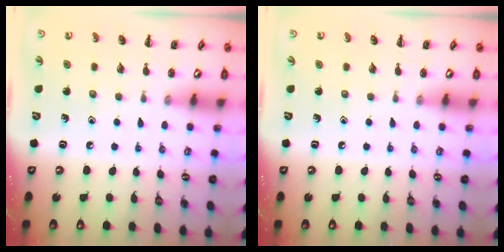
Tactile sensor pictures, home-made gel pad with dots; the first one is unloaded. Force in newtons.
{"total": 0.0}